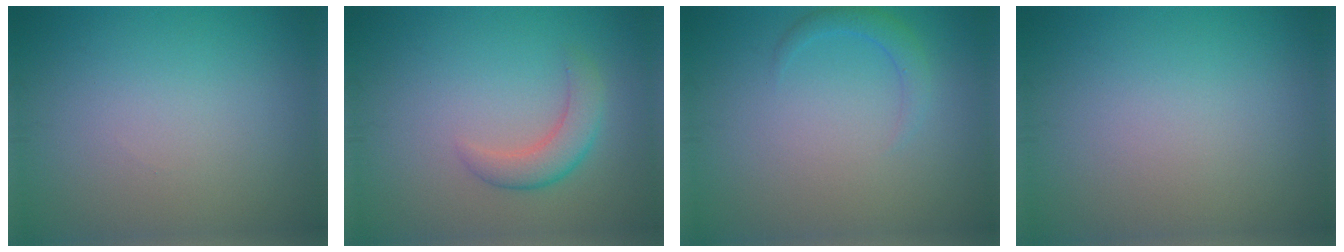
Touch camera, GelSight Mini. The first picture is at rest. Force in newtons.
{"total": 2.8, "press": 2.8, "slide": 0.2}
{"total": 1.5, "press": 1.5, "slide": 0.1}
{"total": 0.0}